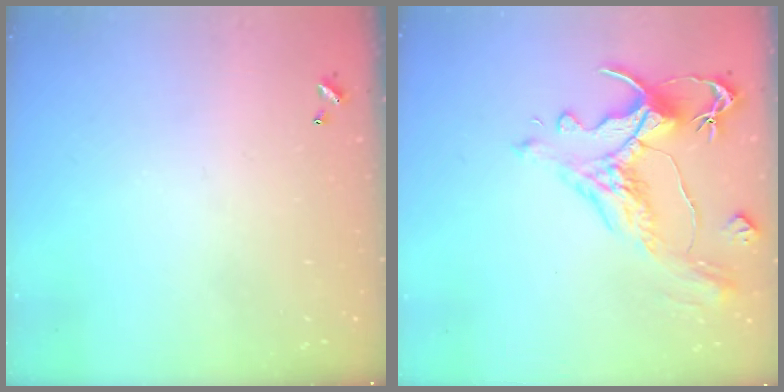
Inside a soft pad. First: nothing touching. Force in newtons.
{"total": 1.7, "press": 0.9, "slide": 1.5}